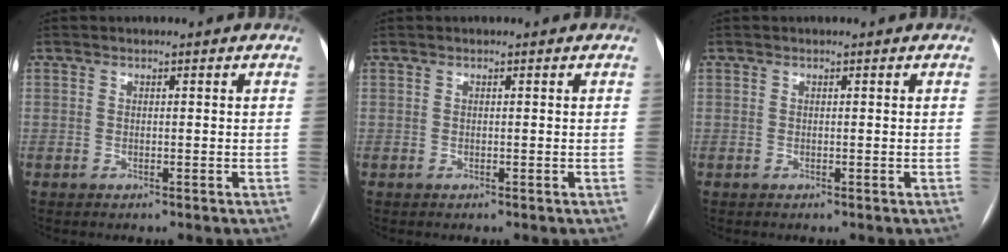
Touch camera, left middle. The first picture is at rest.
{"total": 0.0}
{"total": 0.0}